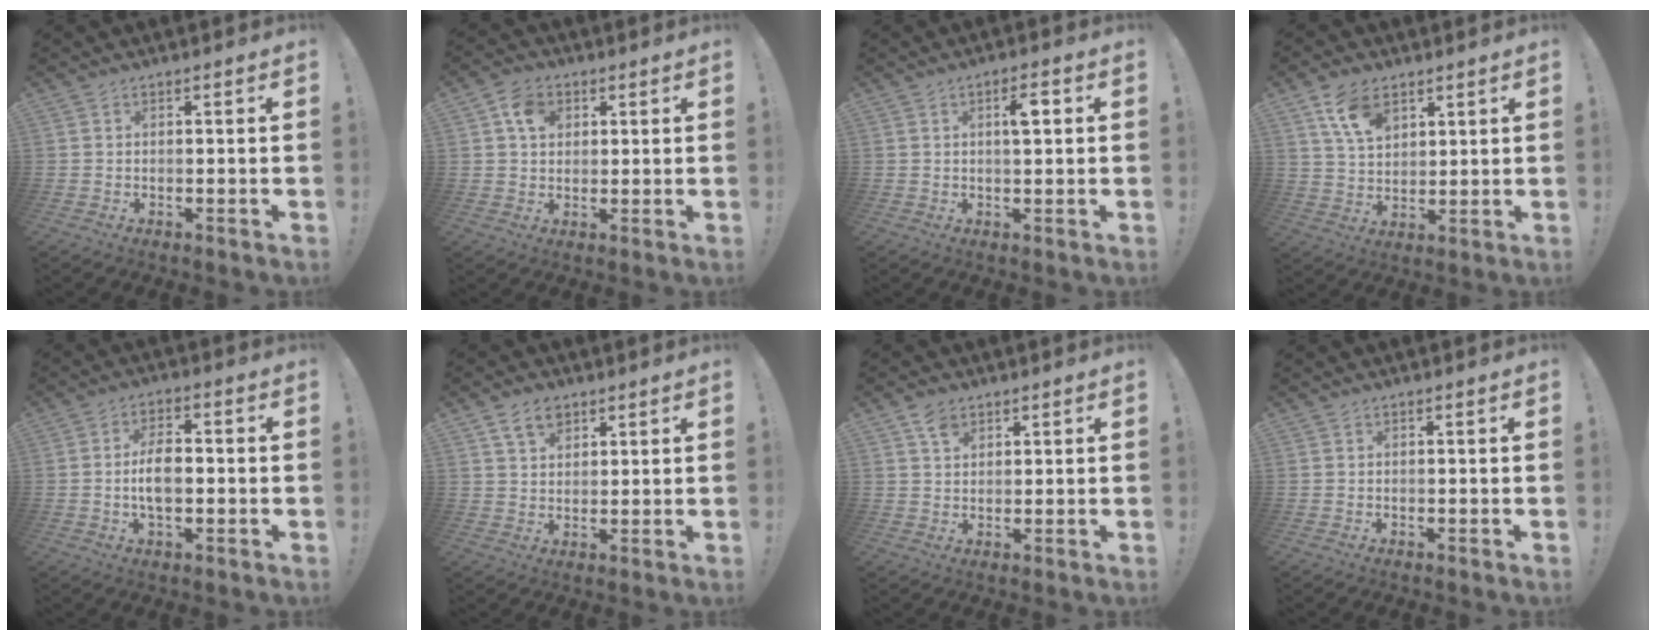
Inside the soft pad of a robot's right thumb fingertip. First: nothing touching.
{"total": 7.1, "force": [2.5, 5.6, 3.6], "torque": [-0.055, 0.001, 0.047]}
{"total": 4.5, "force": [1.1, 1.5, 4.1], "torque": [-0.054, -0.003, 0.009]}
{"total": 10.0, "force": [5.9, 6.0, 5.5], "torque": [-0.097, -0.018, 0.113]}
{"total": 7.4, "force": [-1.0, 4.0, 6.2], "torque": [-0.120, 0.005, -0.022]}
{"total": 6.4, "force": [4.0, 4.1, 3.0], "torque": [-0.056, -0.009, 0.075]}
{"total": 4.1, "force": [2.6, 2.5, 1.9], "torque": [-0.026, -0.011, 0.047]}
{"total": 0.0}